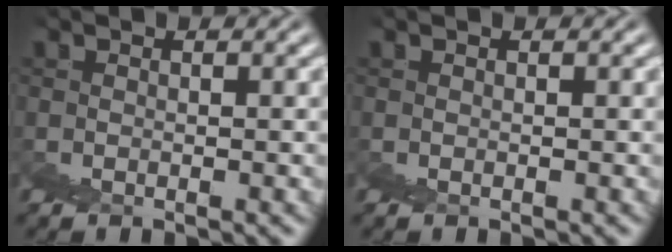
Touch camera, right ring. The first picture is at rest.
{"total": 0.0}